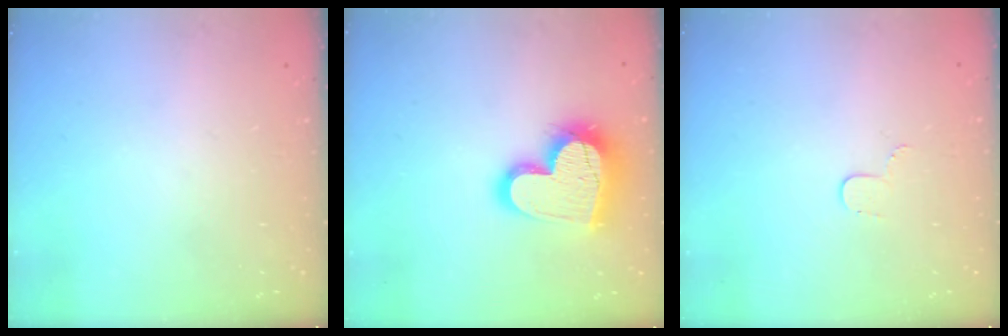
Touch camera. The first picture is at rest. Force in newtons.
{"total": 18.7, "press": 18.6, "slide": 1.4}
{"total": 3.5, "press": 3.5, "slide": 0.4}